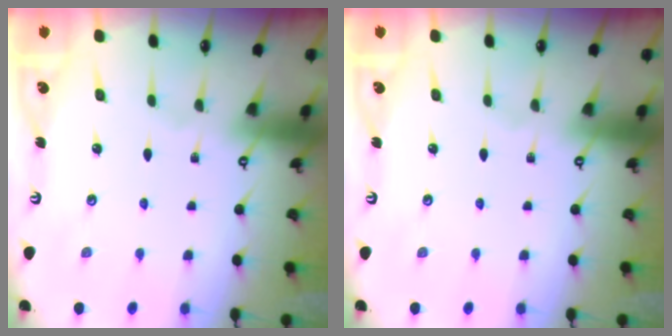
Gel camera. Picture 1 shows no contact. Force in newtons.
{"total": 0.0}